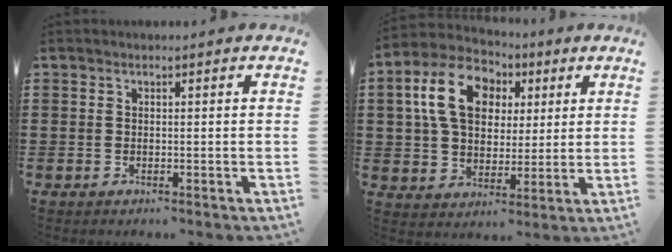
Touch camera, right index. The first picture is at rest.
{"total": 12.0, "force": [3.9, 8.6, 7.4], "torque": [-0.157, 0.016, 0.067]}